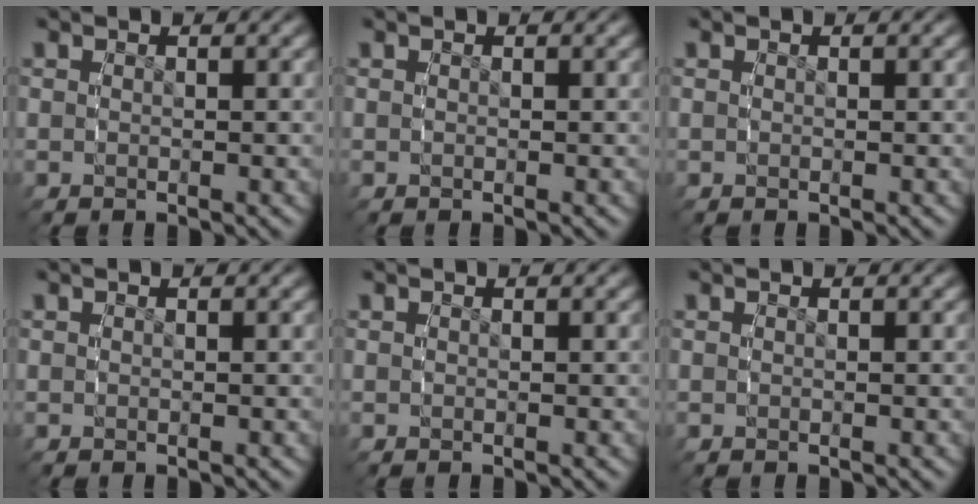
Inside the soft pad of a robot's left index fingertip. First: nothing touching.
{"total": 0.0}
{"total": 0.0}
{"total": 0.0}
{"total": 0.0}
{"total": 0.0}